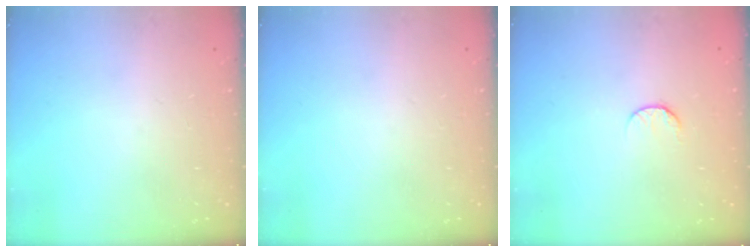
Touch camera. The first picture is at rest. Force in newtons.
{"total": 0.0}
{"total": 6.3, "press": 6.3, "slide": 0.7}